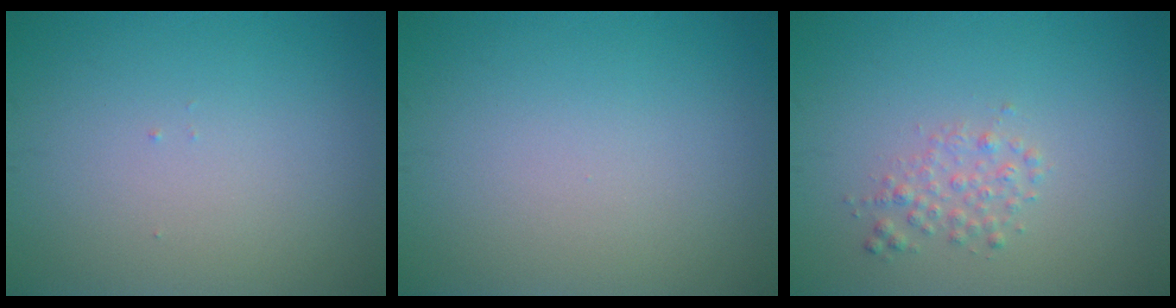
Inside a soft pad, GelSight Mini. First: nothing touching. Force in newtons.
{"total": 0.0}
{"total": 1.6, "press": 1.6, "slide": 0.1}